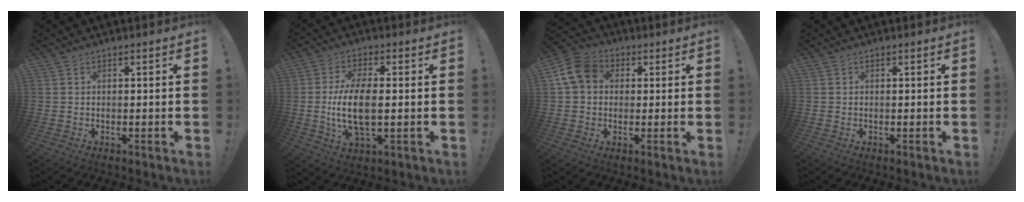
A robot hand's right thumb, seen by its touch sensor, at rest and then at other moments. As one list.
[{"total": 12.1, "force": [-0.8, 4.9, 11.0], "torque": [-0.215, -0.012, -0.019]}, {"total": 11.0, "force": [2.4, 8.6, 6.4], "torque": [-0.120, 0.010, 0.052]}, {"total": 0.0}]